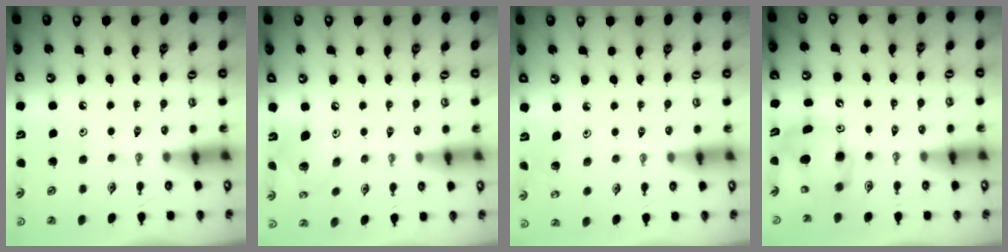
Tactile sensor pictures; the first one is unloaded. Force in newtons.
{"total": 12.4, "press": 12.2, "slide": 2.1}
{"total": 3.5, "press": 3.5, "slide": 0.3}
{"total": 8.0, "press": 7.8, "slide": 1.8}